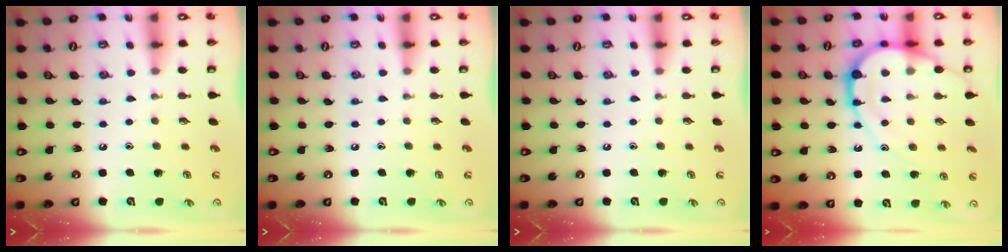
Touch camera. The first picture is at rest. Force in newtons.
{"total": 0.0}
{"total": 0.0}
{"total": 14.9, "press": 14.8, "slide": 1.9}